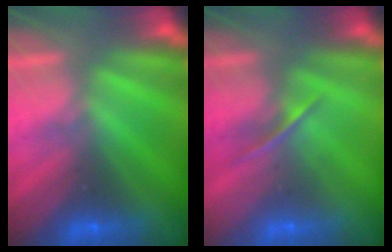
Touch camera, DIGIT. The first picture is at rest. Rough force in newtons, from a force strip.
{"total": 1.4}